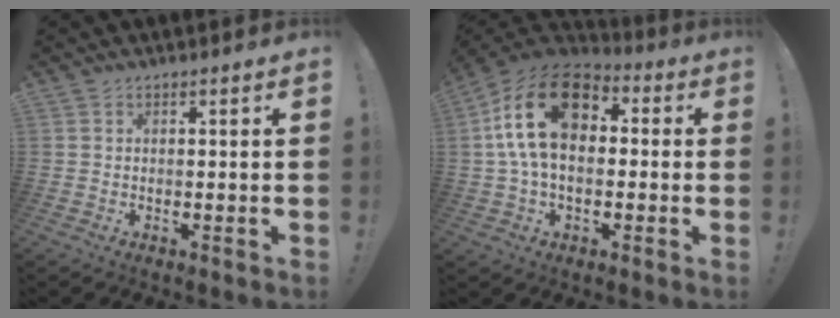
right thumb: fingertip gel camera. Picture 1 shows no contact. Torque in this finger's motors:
{"motor_torque": [1.66, 3.35, 1.15, -0.50, 0.31]}